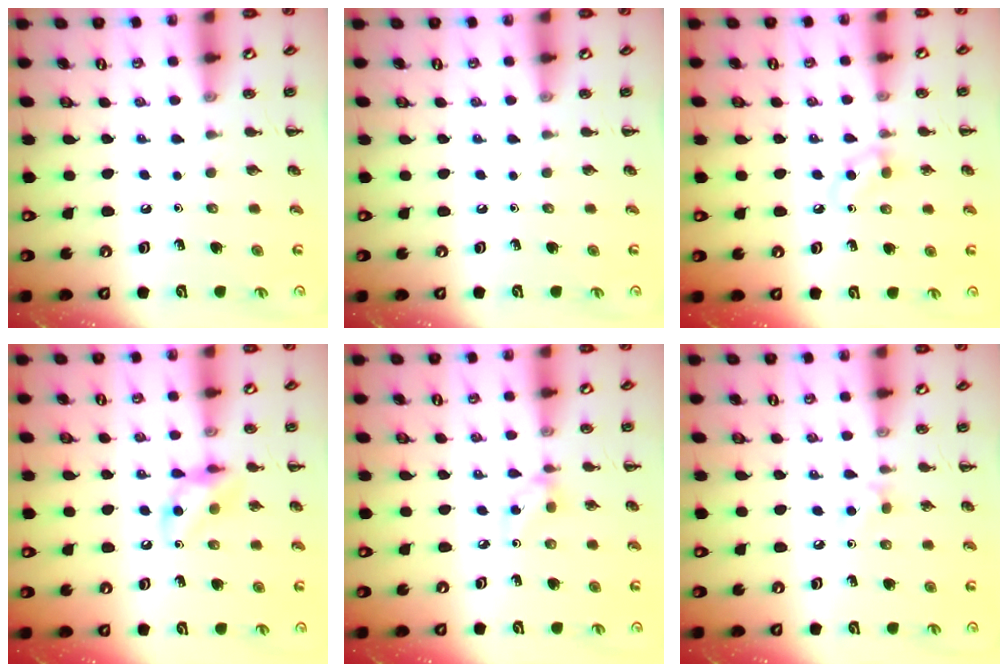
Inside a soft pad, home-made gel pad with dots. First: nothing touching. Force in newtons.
{"total": 0.0}
{"total": 4.6, "press": 4.3, "slide": 1.7}
{"total": 10.0, "press": 10.0, "slide": 1.1}
{"total": 3.0, "press": 2.8, "slide": 1.1}
{"total": 5.2, "press": 4.8, "slide": 2.0}